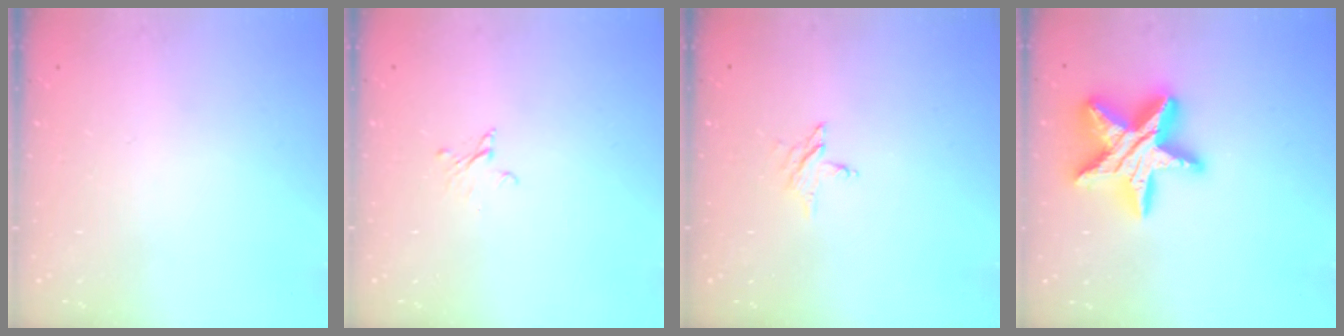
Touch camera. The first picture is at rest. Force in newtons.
{"total": 2.0, "press": 2.0, "slide": 0.1}
{"total": 3.7, "press": 3.6, "slide": 0.3}
{"total": 20.7, "press": 20.7, "slide": 1.9}